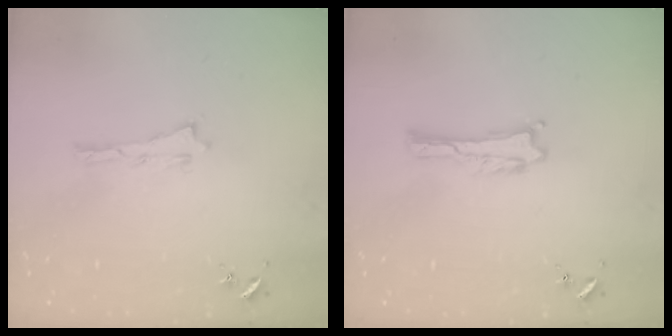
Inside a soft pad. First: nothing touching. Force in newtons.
{"total": 0.0}